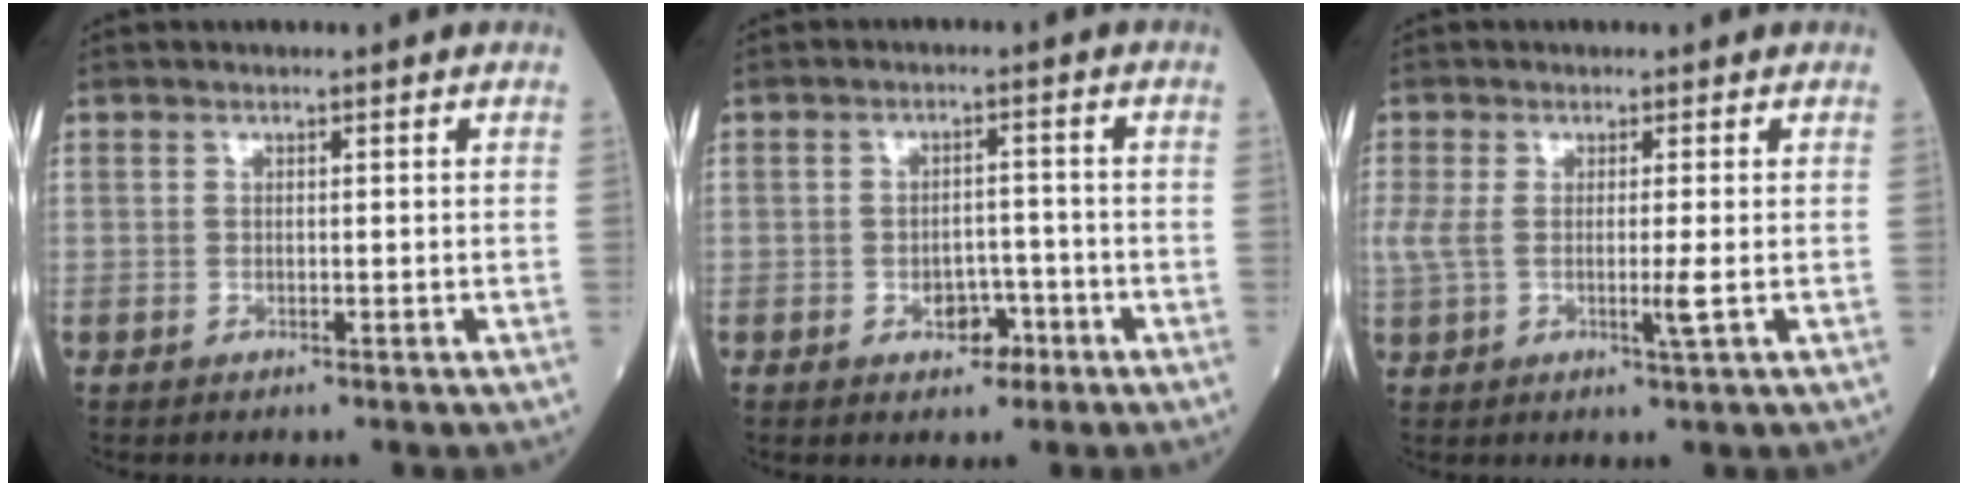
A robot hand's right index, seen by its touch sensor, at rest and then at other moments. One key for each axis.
{"total": 3.7, "fx": -1.8, "fy": 2.4, "fz": 2.2, "tx": -0.024, "ty": 0.007, "tz": -0.024}
{"total": 4.5, "fx": -0.1, "fy": 0.7, "fz": 4.5, "tx": -0.108, "ty": 0.000, "tz": -0.002}